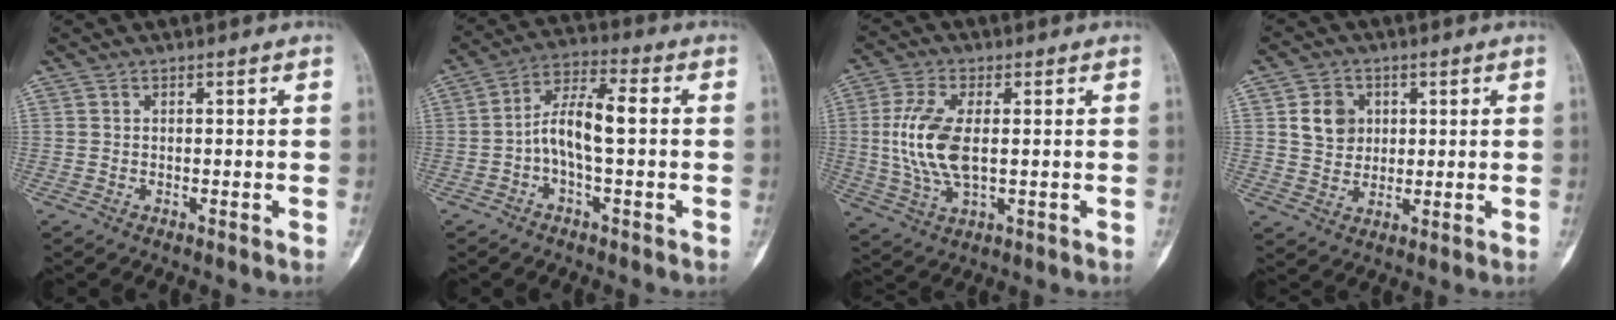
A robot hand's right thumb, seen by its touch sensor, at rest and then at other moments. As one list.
[{"total": 8.8, "force": [-0.8, 3.2, 8.2], "torque": [-0.159, 0.036, -0.019]}, {"total": 11.2, "force": [0.6, 5.3, 9.9], "torque": [-0.213, -0.004, 0.016]}, {"total": 6.5, "force": [1.8, 5.5, 3.0], "torque": [-0.029, -0.007, 0.033]}]